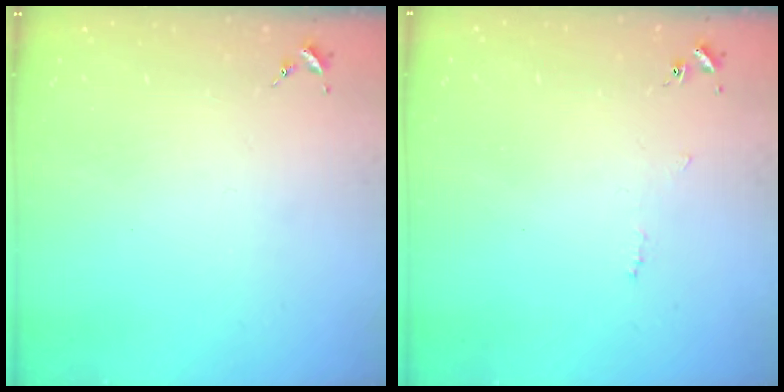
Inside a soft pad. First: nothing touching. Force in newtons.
{"total": 3.3, "press": 3.3, "slide": 0.3}